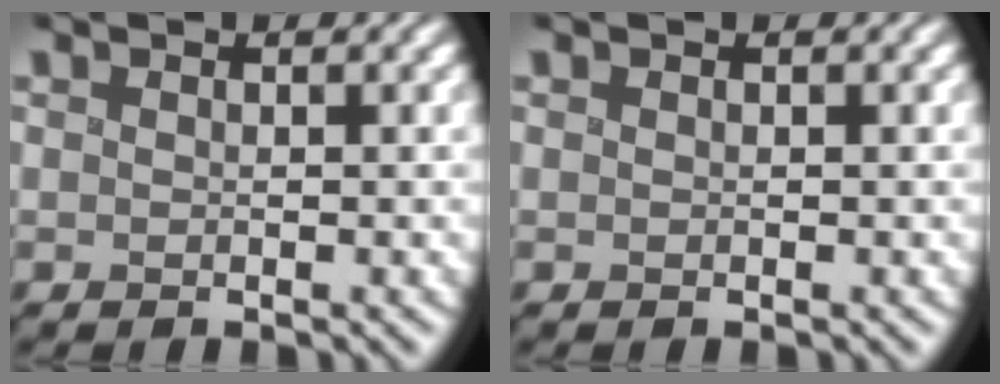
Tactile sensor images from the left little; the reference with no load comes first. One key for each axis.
{"total": 0.0}